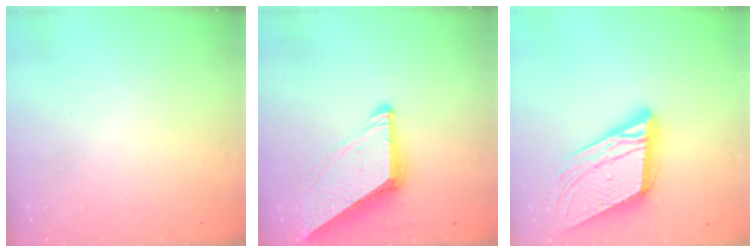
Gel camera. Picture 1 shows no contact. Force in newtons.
{"total": 8.6, "press": 8.6, "slide": 0.9}
{"total": 18.1, "press": 17.7, "slide": 3.6}